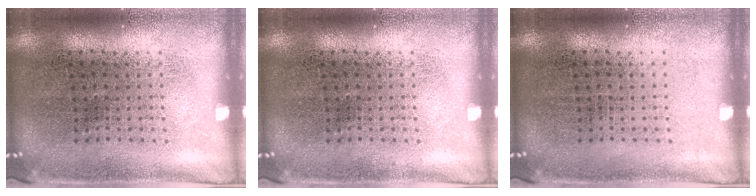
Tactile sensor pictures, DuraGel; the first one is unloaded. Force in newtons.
{"total": 0.0}
{"total": 0.0}